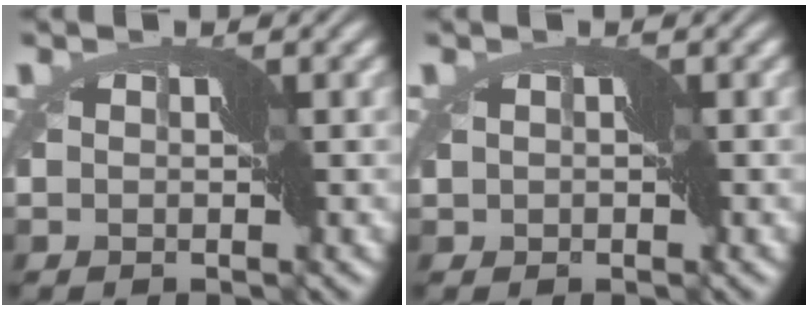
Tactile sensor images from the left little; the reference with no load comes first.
{"total": 0.5, "force": [0.0, 0.5, 0.0], "torque": [0.003, 0.002, -0.002]}